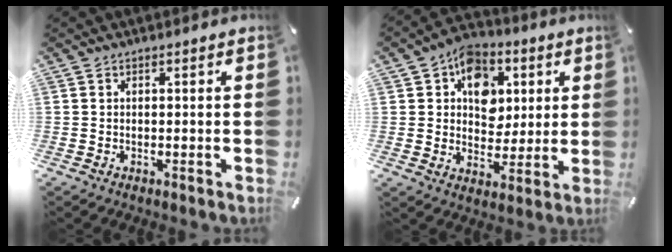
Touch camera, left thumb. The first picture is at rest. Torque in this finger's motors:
{"motor_torque": [1.84, 1.80, 1.00, -0.90, 0.33]}